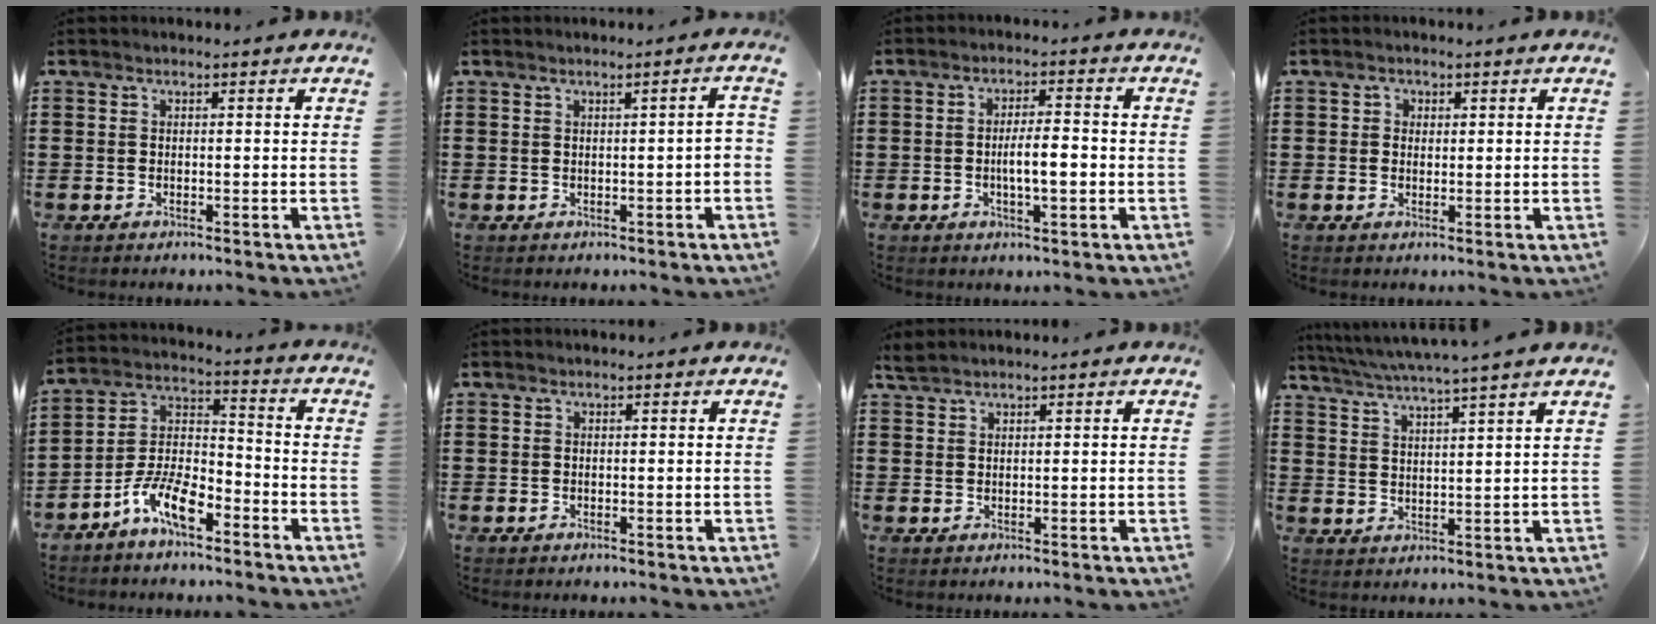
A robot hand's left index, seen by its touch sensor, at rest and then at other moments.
{"total": 1.8, "force": [-0.1, -0.2, 1.8], "torque": [-0.028, -0.004, -0.002]}
{"total": 4.9, "force": [-0.9, 1.3, 4.6], "torque": [-0.074, 0.001, -0.021]}
{"total": 1.1, "force": [0.2, 1.1, 0.4], "torque": [-0.010, 0.006, 0.004]}
{"total": 9.3, "force": [-6.7, 3.1, 5.7], "torque": [-0.131, 0.004, -0.131]}
{"total": 0.0}
{"total": 1.6, "force": [1.4, 0.3, 0.6], "torque": [-0.015, 0.002, 0.028]}
{"total": 3.8, "force": [3.4, -0.8, 1.5], "torque": [-0.043, -0.023, 0.056]}